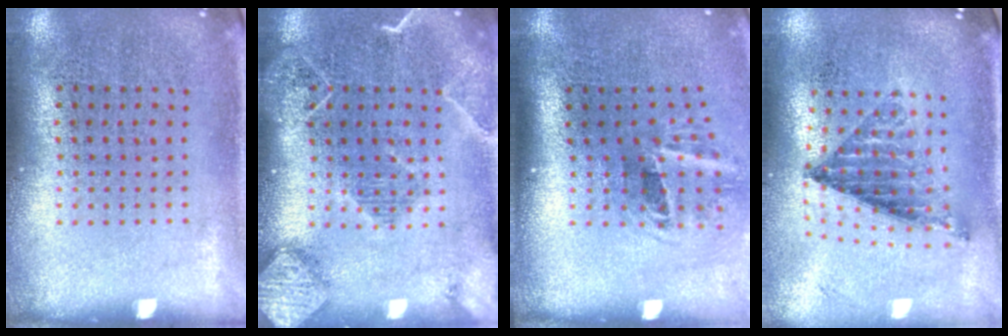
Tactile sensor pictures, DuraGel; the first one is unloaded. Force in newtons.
{"total": 2.3, "press": 2.0, "slide": 1.0}
{"total": 2.0, "press": 1.2, "slide": 1.6}
{"total": 0.9, "press": 0.9, "slide": 0.2}